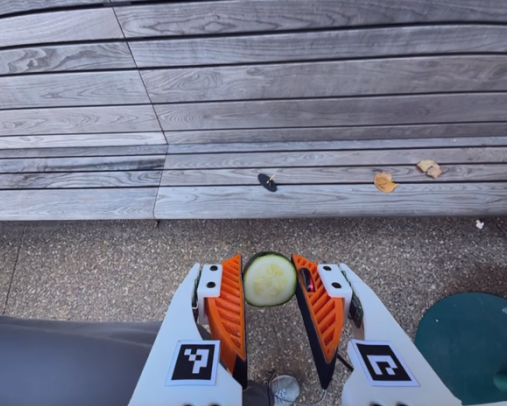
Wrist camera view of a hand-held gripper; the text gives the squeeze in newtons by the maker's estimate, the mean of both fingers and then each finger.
{"total": 7.5, "left": 7.4, "right": 7.6}